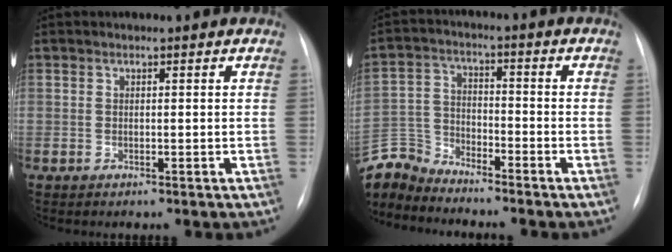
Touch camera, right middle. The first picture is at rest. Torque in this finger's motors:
{"motor_torque": [-0.15, -0.10, -0.01, 0.00]}